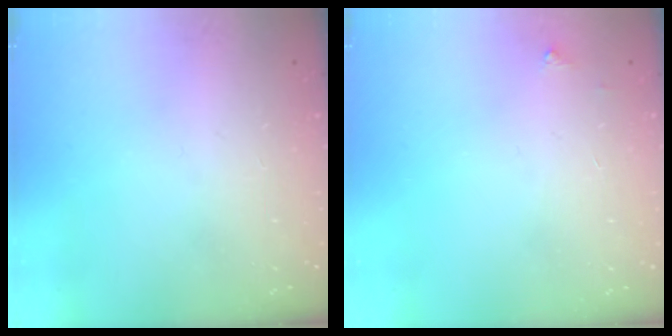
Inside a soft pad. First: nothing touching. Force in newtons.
{"total": 2.5, "press": 2.5, "slide": 0.4}